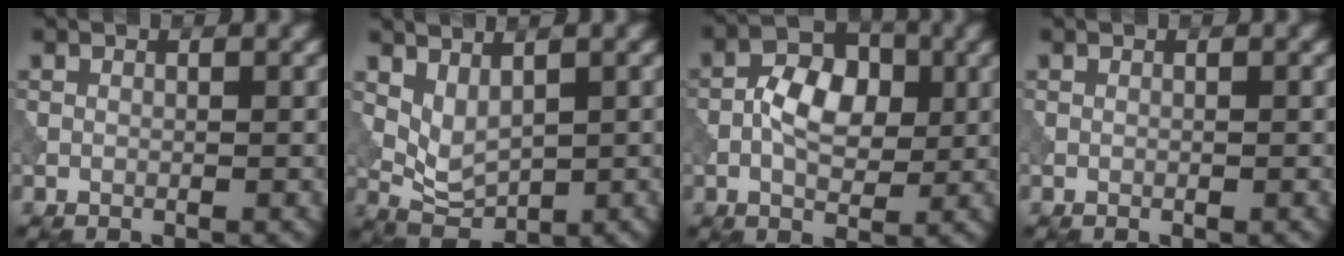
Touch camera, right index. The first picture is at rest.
{"total": 3.0, "force": [1.1, 1.6, 2.4], "torque": [-0.053, -0.014, 0.030]}
{"total": 4.9, "force": [-0.4, 3.1, 3.7], "torque": [-0.061, 0.005, -0.013]}
{"total": 0.0}